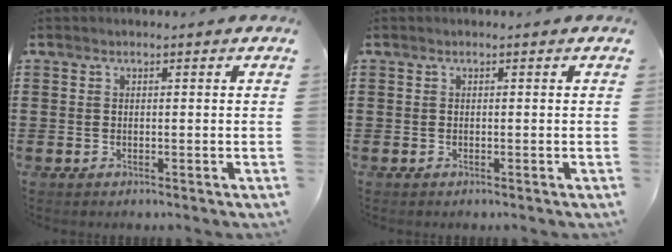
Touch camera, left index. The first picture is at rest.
{"total": 0.0}